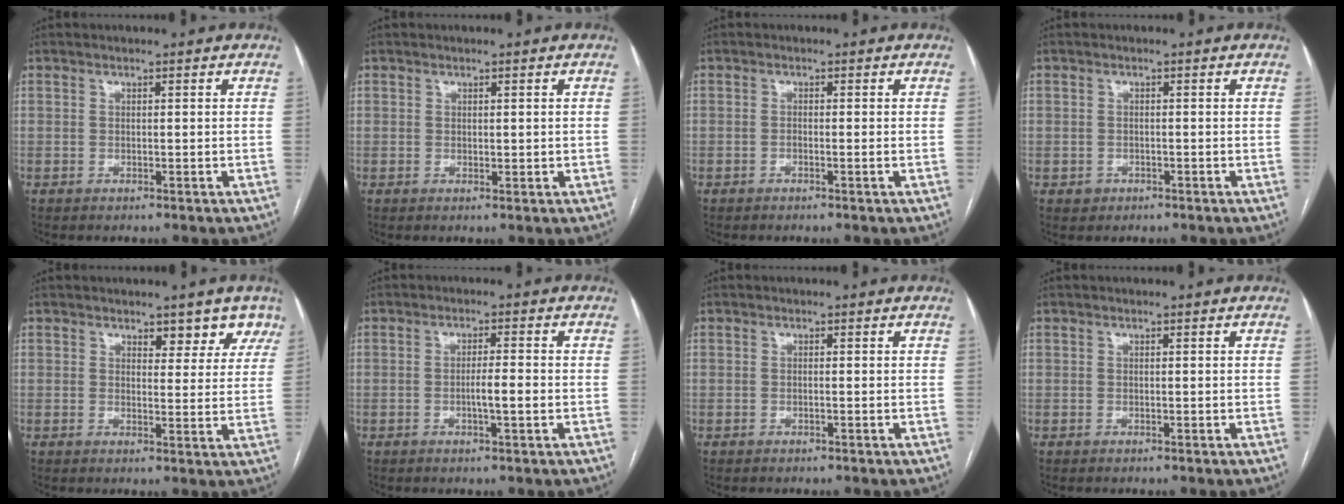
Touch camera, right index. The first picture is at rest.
{"total": 0.9, "force": [0.5, 0.7, 0.4], "torque": [0.004, -0.001, 0.009]}
{"total": 0.5, "force": [-0.1, 0.0, 0.5], "torque": [-0.004, 0.002, -0.001]}
{"total": 1.7, "force": [-0.7, 1.5, 0.1], "torque": [0.002, 0.007, -0.010]}
{"total": 4.7, "force": [3.6, 2.3, 1.9], "torque": [-0.001, -0.005, 0.037]}
{"total": 3.1, "force": [-0.5, 0.2, 3.0], "torque": [-0.047, 0.001, -0.007]}
{"total": 0.0}
{"total": 0.0}